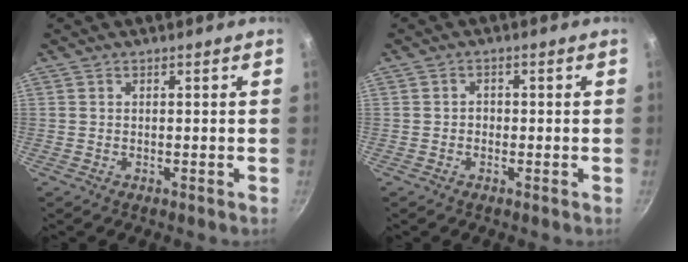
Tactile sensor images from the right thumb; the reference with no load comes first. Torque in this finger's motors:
{"motor_torque": [-0.17, -0.13, -0.15, 0.03, 0.05]}